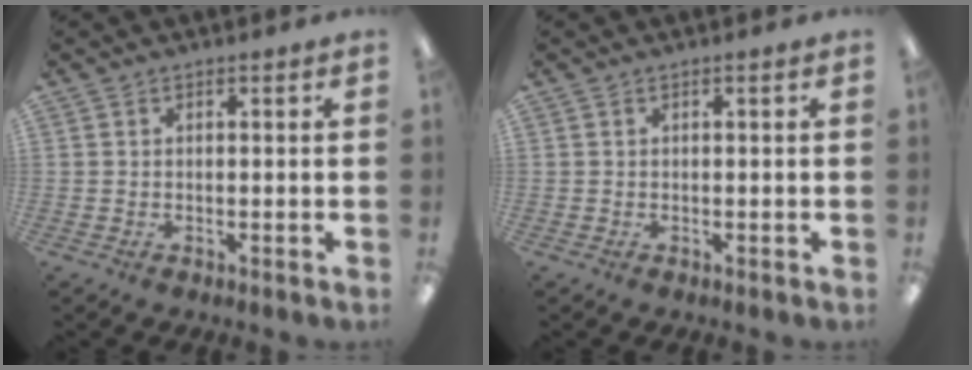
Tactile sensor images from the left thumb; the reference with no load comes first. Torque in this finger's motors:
{"motor_torque": [0.00, 0.00, 0.00, 0.00, 0.00]}